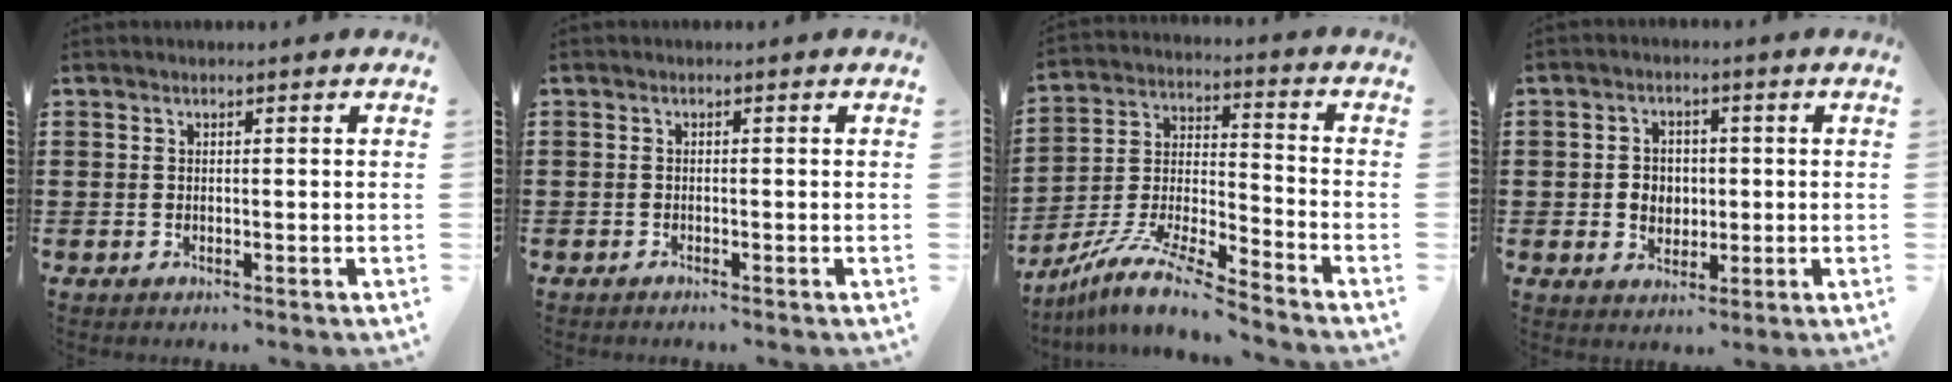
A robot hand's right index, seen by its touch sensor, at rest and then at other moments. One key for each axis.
{"total": 0.6, "fx": -0.5, "fy": -0.1, "fz": 0.1, "tx": -0.003, "ty": -0.002, "tz": -0.011}
{"total": 10.8, "fx": -9.7, "fy": 0.8, "fz": 4.7, "tx": -0.092, "ty": 0.017, "tz": -0.193}
{"total": 3.6, "fx": -0.2, "fy": 3.2, "fz": 1.7, "tx": -0.035, "ty": 0.005, "tz": -0.010}